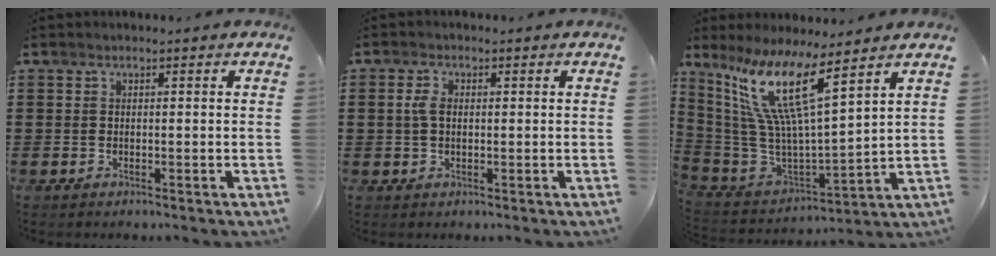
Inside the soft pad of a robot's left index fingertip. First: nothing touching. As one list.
[{"total": 2.7, "force": [0.3, 1.7, 2.1], "torque": [-0.052, 0.005, 0.001]}, {"total": 13.6, "force": [8.2, 1.9, 10.7], "torque": [-0.257, -0.063, 0.134]}]